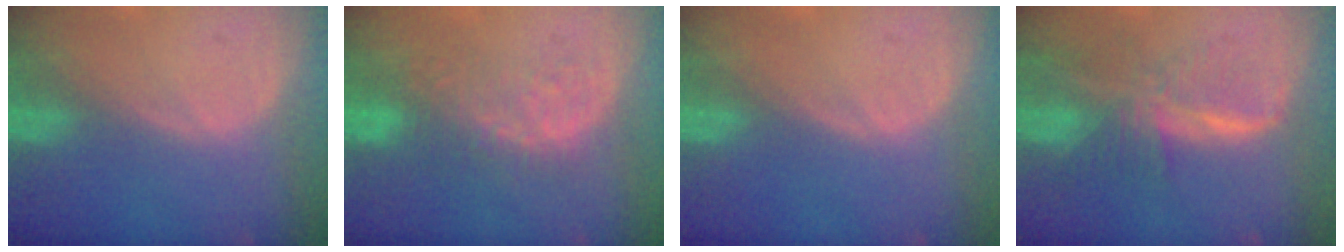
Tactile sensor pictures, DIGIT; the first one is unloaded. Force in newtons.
{"total": 6.4, "press": 6.2, "slide": 1.3}
{"total": 0.0}
{"total": 8.2, "press": 6.9, "slide": 4.4}